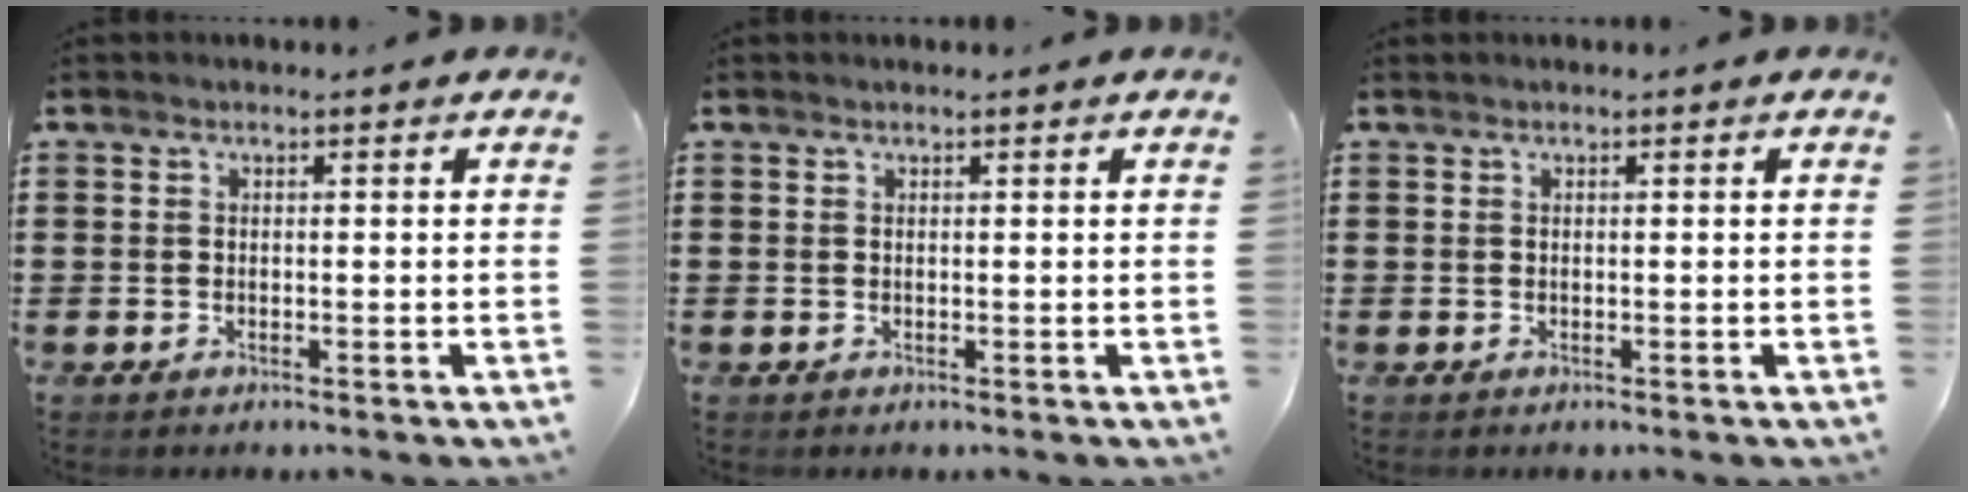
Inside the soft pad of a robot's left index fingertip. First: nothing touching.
{"total": 0.0}
{"total": 0.0}